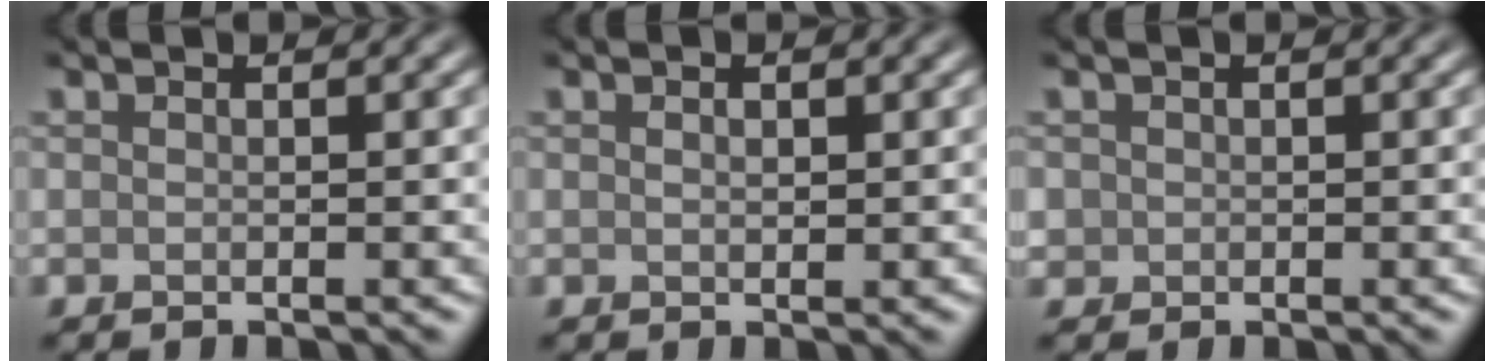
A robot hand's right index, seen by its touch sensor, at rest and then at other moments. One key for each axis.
{"total": 1.0, "fx": 0.3, "fy": 0.5, "fz": 0.8, "tx": -0.013, "ty": 0.001, "tz": 0.006}
{"total": 1.0, "fx": 0.0, "fy": 1.0, "fz": 0.1, "tx": 0.004, "ty": -0.002, "tz": -0.002}